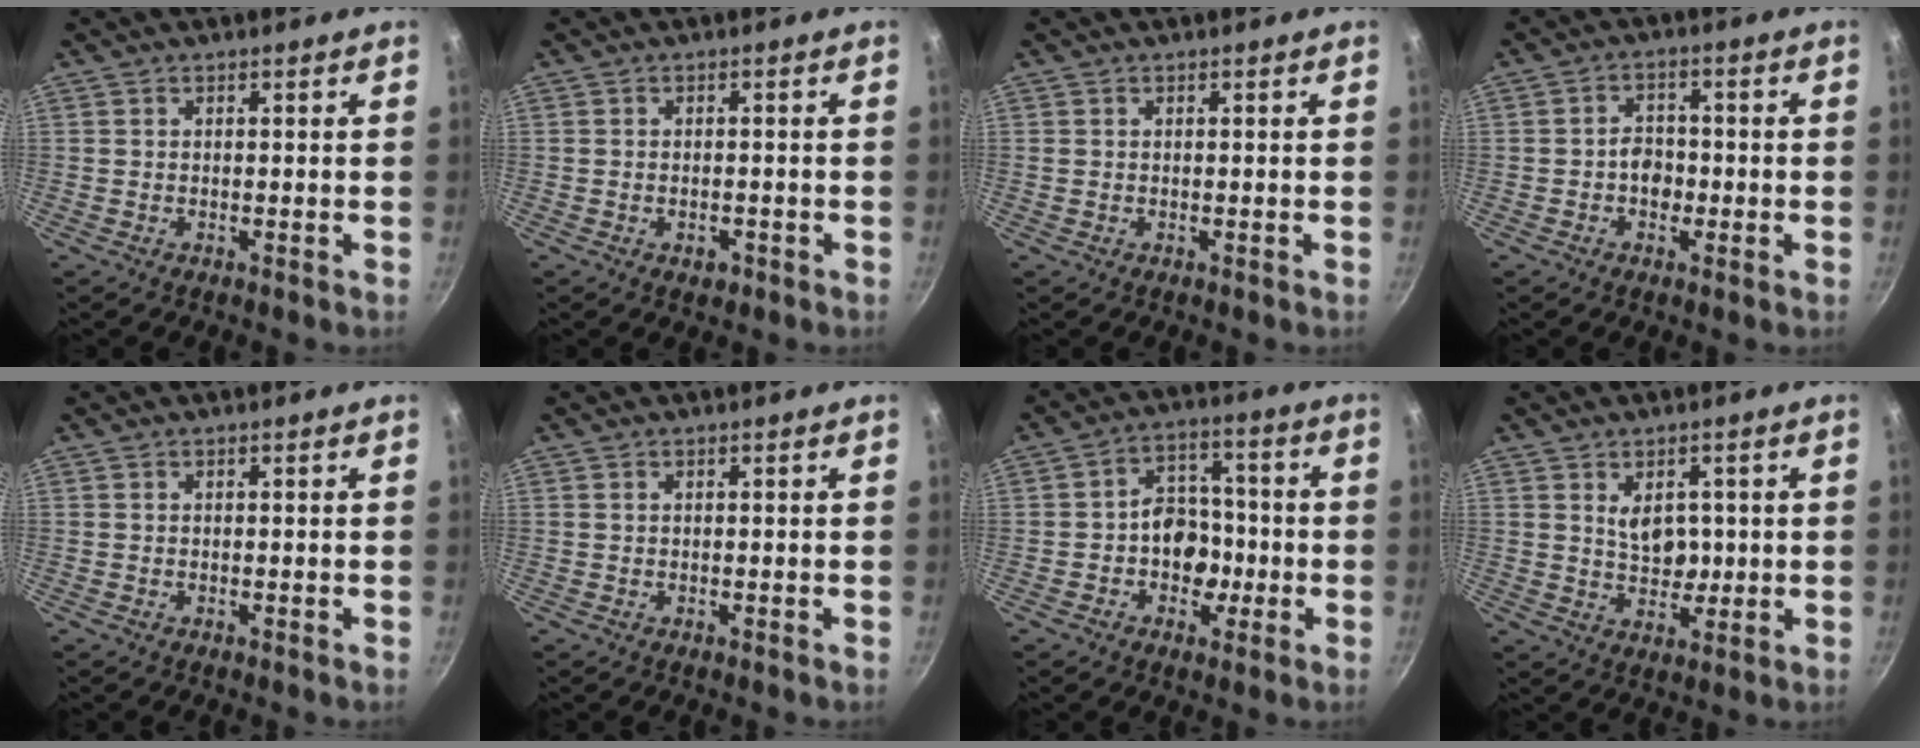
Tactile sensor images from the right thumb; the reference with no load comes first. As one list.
[{"total": 2.2, "force": [-1.0, 1.4, 1.4], "torque": [-0.018, 0.006, -0.012]}, {"total": 0.0}, {"total": 4.4, "force": [-1.1, 3.3, 2.6], "torque": [-0.017, 0.014, -0.020]}, {"total": 0.0}, {"total": 0.0}, {"total": 9.2, "force": [-2.0, 7.2, 5.3], "torque": [-0.027, 0.027, -0.038]}, {"total": 6.0, "force": [1.2, 4.1, 4.2], "torque": [-0.045, -0.017, 0.023]}]